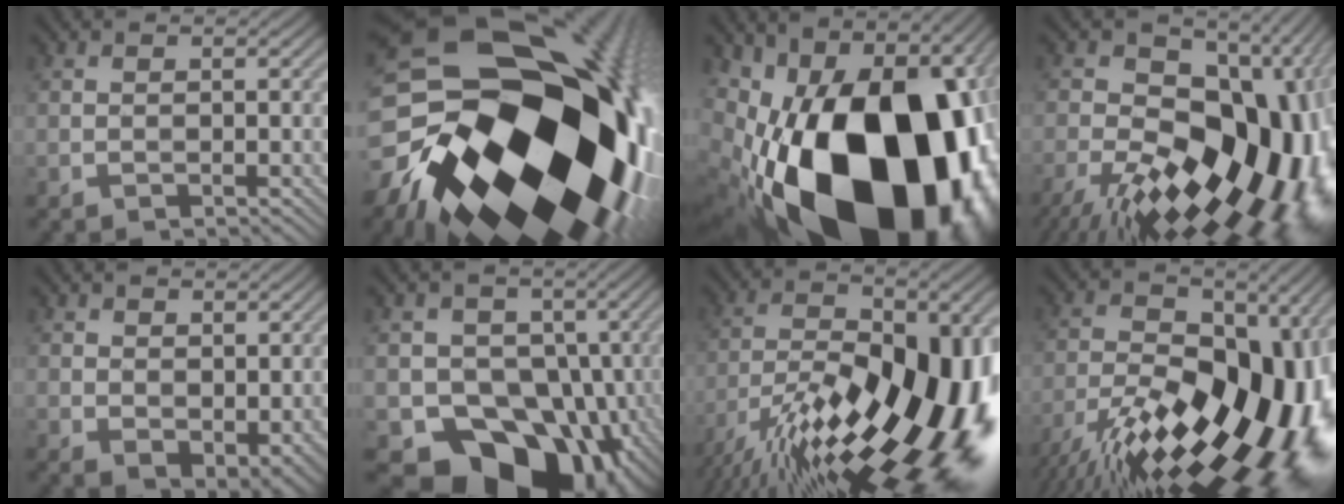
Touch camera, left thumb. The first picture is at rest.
{"total": 23.4, "force": [-4.7, 16.4, 16.1], "torque": [-0.284, -0.072, -0.067]}
{"total": 24.4, "force": [-6.3, 14.9, 18.2], "torque": [-0.341, -0.074, -0.058]}
{"total": 22.1, "force": [-6.9, 12.8, 16.6], "torque": [-0.255, -0.009, -0.100]}
{"total": 5.0, "force": [1.4, 3.5, 3.3], "torque": [-0.070, -0.019, 0.034]}
{"total": 15.6, "force": [-5.0, 12.3, 8.2], "torque": [-0.113, -0.021, -0.104]}
{"total": 21.2, "force": [-9.8, 8.0, 17.0], "torque": [-0.267, -0.011, -0.164]}
{"total": 20.6, "force": [-8.6, 9.5, 16.2], "torque": [-0.245, -0.008, -0.145]}